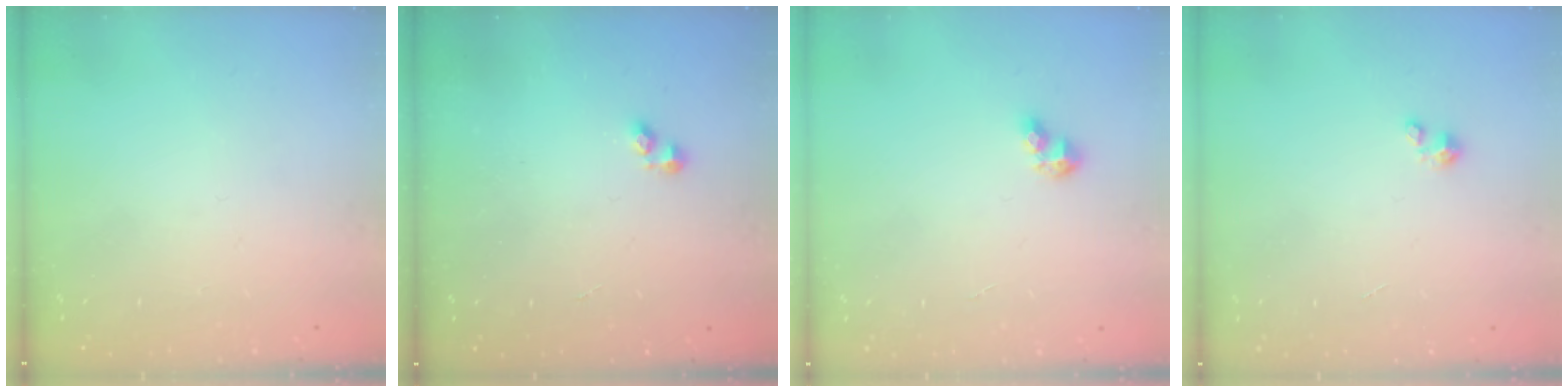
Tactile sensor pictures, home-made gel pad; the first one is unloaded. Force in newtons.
{"total": 2.3, "press": 2.2, "slide": 0.3}
{"total": 3.5, "press": 3.5, "slide": 0.3}
{"total": 0.8, "press": 0.7, "slide": 0.3}